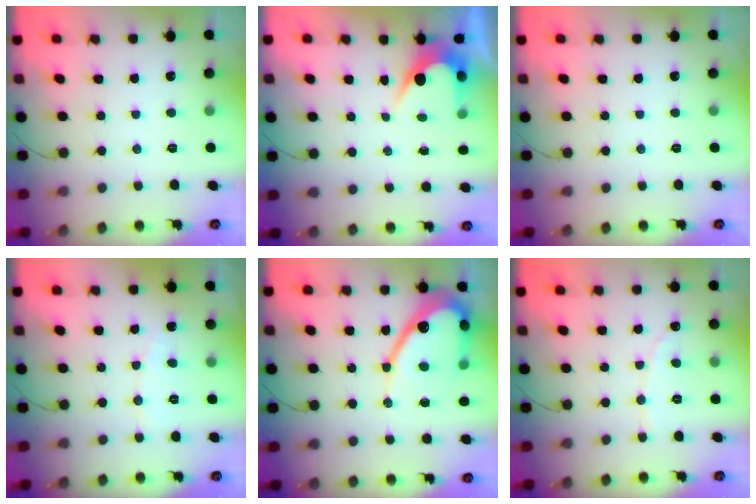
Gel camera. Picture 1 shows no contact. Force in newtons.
{"total": 4.3, "press": 4.3, "slide": 0.3}
{"total": 0.0}
{"total": 3.3, "press": 3.3, "slide": 0.3}
{"total": 14.7, "press": 14.7, "slide": 0.9}
{"total": 1.7, "press": 1.7, "slide": 0.1}